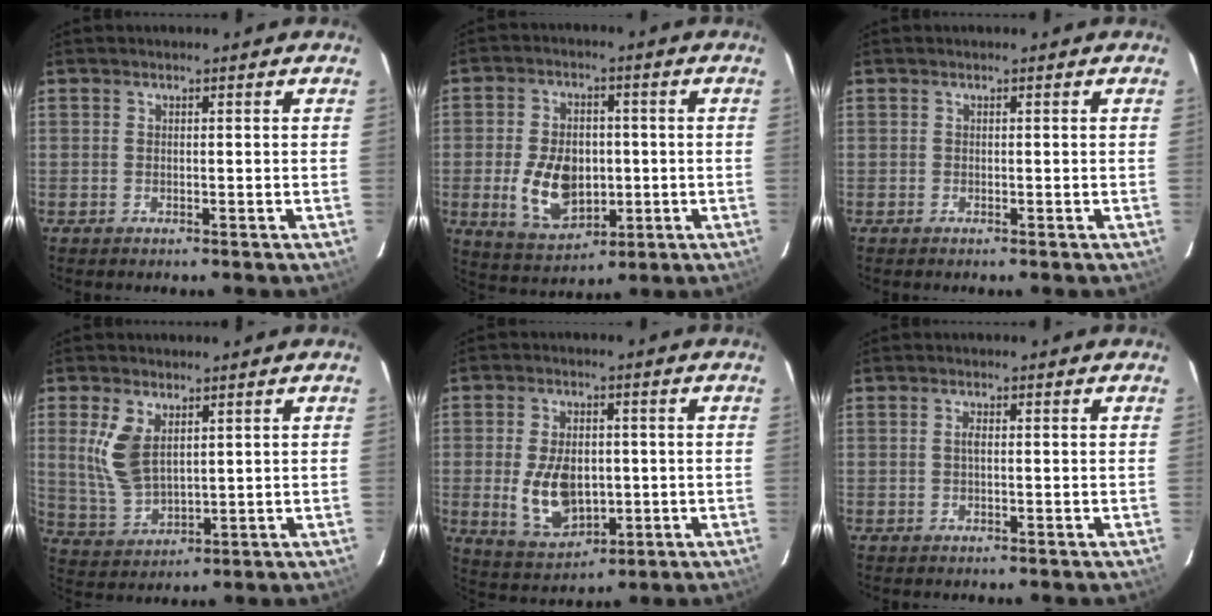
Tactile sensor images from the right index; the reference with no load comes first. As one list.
[{"total": 2.5, "force": [2.2, 1.3, 0.1], "torque": [0.000, -0.002, 0.047]}, {"total": 0.0}, {"total": 8.9, "force": [3.2, 4.8, 6.8], "torque": [-0.141, -0.002, 0.076]}, {"total": 3.1, "force": [2.6, 1.5, 0.7], "torque": [-0.016, -0.006, 0.063]}, {"total": 1.0, "force": [0.0, 0.3, 0.9], "torque": [-0.019, 0.003, -0.003]}]